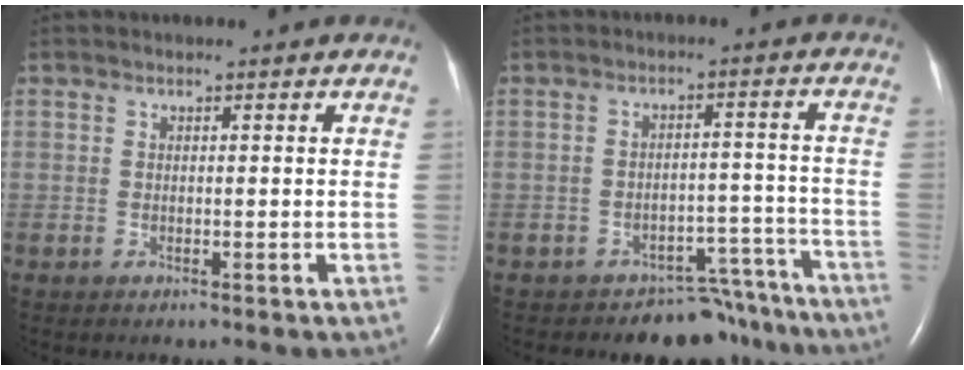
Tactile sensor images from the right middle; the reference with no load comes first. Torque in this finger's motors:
{"motor_torque": [0.07, -0.08, 0.07, 0.03]}